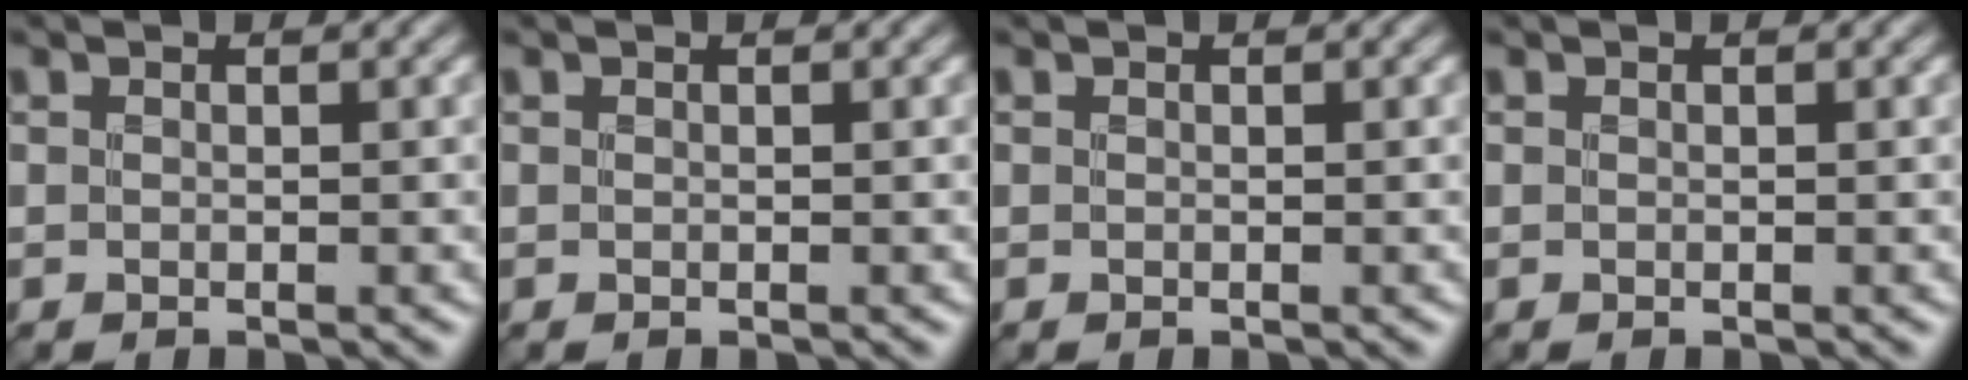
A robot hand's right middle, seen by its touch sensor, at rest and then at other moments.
{"total": 0.0}
{"total": 0.0}
{"total": 0.0}